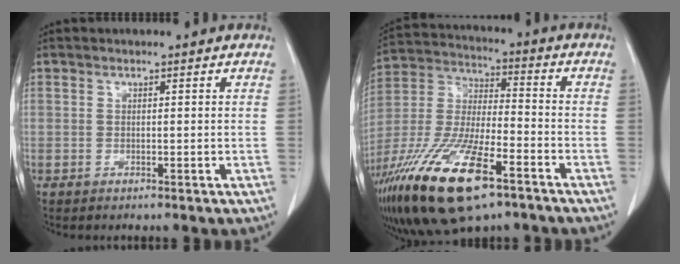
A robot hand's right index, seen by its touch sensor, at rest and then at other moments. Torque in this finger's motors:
{"motor_torque": [1.18, -0.96, 1.05, 0.21]}